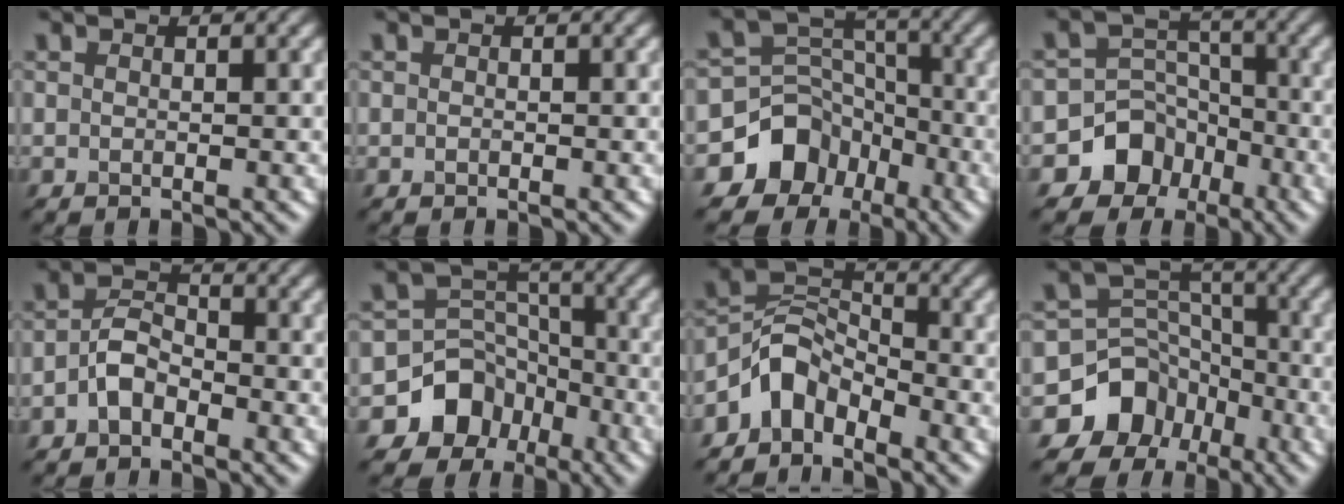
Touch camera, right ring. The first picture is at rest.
{"total": 0.0}
{"total": 9.0, "force": [-5.3, 7.1, 1.5], "torque": [-0.014, 0.008, -0.110]}
{"total": 7.4, "force": [-4.2, 6.0, 1.2], "torque": [0.008, 0.005, -0.096]}
{"total": 2.7, "force": [-1.3, 1.6, 1.7], "torque": [-0.033, 0.009, -0.030]}
{"total": 8.4, "force": [-4.9, 6.6, 1.5], "torque": [-0.005, 0.008, -0.103]}
{"total": 4.5, "force": [-3.0, 2.7, 2.0], "torque": [-0.029, 0.011, -0.068]}
{"total": 10.0, "force": [-6.2, 7.8, 1.3], "torque": [-0.012, 0.006, -0.121]}